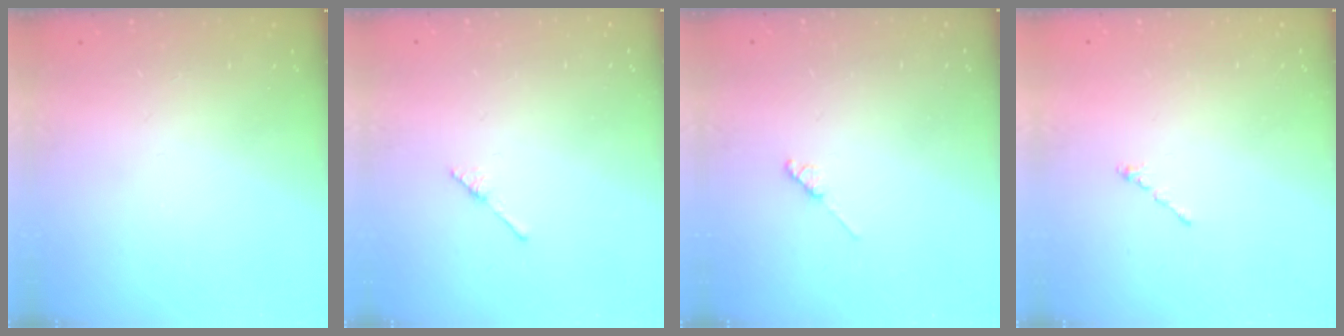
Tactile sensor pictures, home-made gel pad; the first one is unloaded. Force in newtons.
{"total": 2.0, "press": 2.0, "slide": 0.2}
{"total": 2.0, "press": 1.9, "slide": 0.3}
{"total": 0.0}